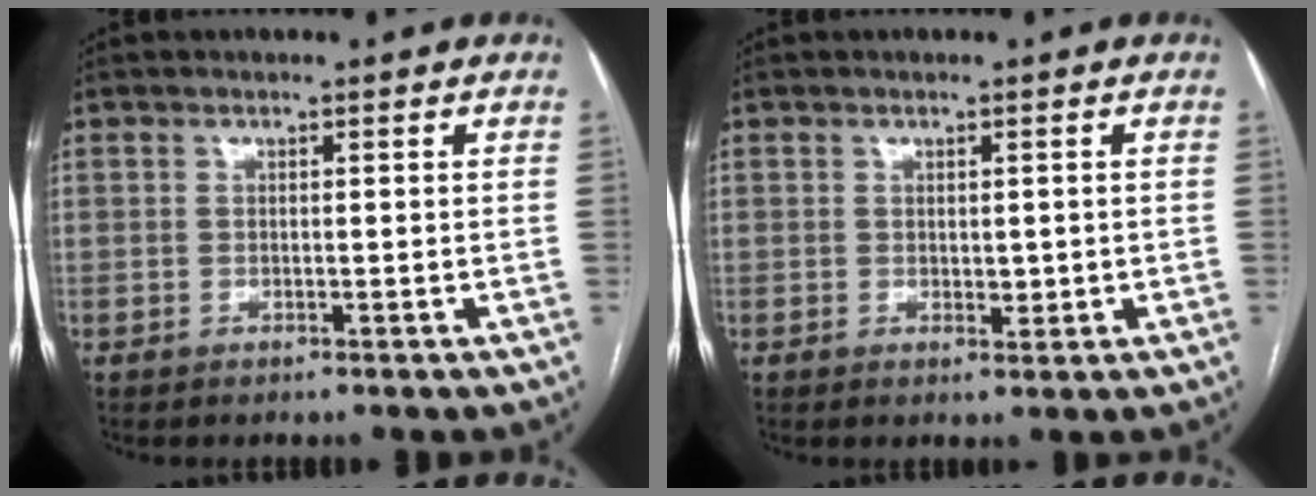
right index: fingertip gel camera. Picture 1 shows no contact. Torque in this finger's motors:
{"motor_torque": [0.02, 0.07, -0.03, 0.00]}